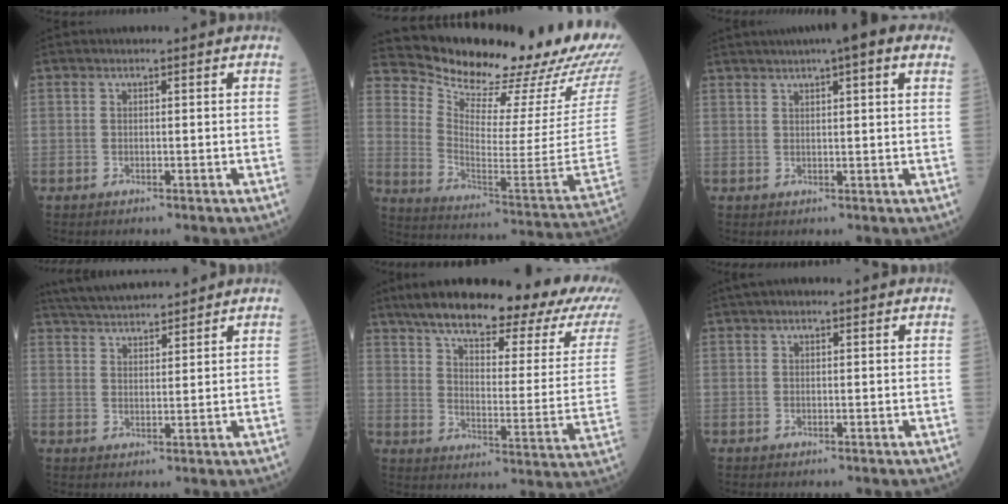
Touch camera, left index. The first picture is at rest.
{"total": 27.1, "force": [25.0, 2.6, 10.1], "torque": [-0.174, -0.133, 0.324]}
{"total": 9.6, "force": [6.4, 1.2, 7.1], "torque": [-0.103, 0.030, 0.079]}
{"total": 10.1, "force": [9.5, 0.8, 3.4], "torque": [-0.068, 0.023, 0.154]}
{"total": 26.9, "force": [21.1, 5.0, 16.0], "torque": [-0.238, -0.010, 0.271]}
{"total": 3.5, "force": [2.5, 0.8, 2.3], "torque": [-0.038, 0.029, 0.037]}